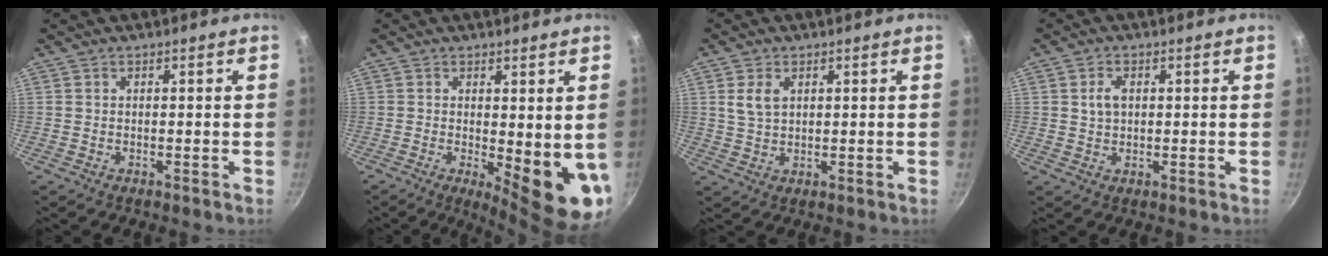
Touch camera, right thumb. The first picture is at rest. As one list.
[{"total": 10.2, "force": [-0.3, 3.3, 9.6], "torque": [-0.107, -0.022, 0.004]}, {"total": 4.3, "force": [1.5, 2.7, 2.9], "torque": [-0.050, -0.003, 0.031]}, {"total": 2.9, "force": [0.8, 1.8, 2.1], "torque": [-0.033, 0.000, 0.017]}]